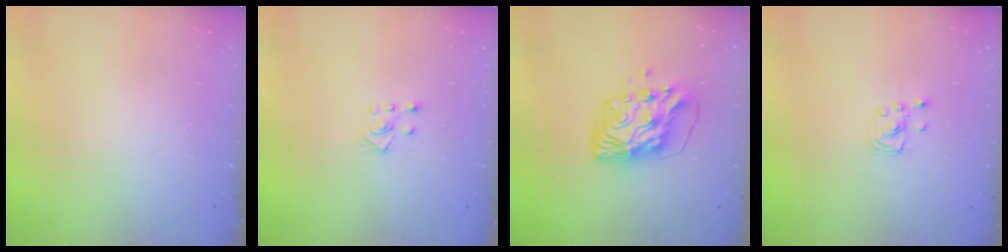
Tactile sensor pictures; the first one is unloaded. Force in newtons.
{"total": 3.6, "press": 3.6, "slide": 0.6}
{"total": 10.0, "press": 9.9, "slide": 1.4}
{"total": 2.0, "press": 2.0, "slide": 0.2}